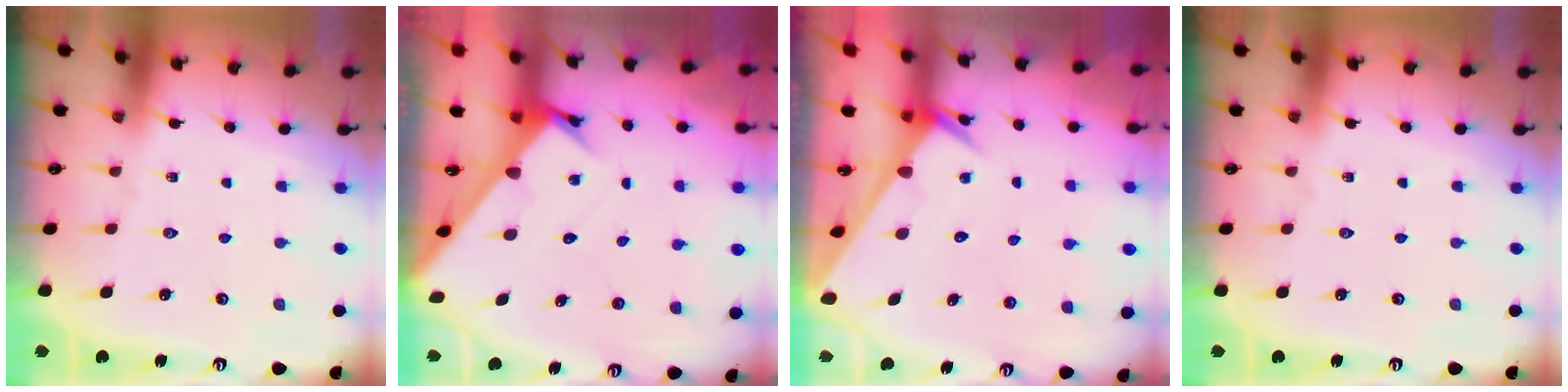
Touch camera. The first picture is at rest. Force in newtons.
{"total": 3.0, "press": 3.0, "slide": 0.2}
{"total": 2.4, "press": 2.4, "slide": 0.0}
{"total": 0.0}